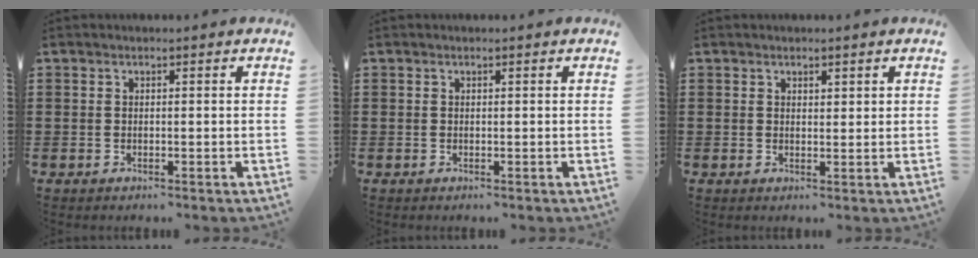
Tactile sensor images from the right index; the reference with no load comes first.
{"total": 0.0}
{"total": 1.2, "force": [1.0, 0.7, 0.2], "torque": [0.002, -0.001, 0.018]}